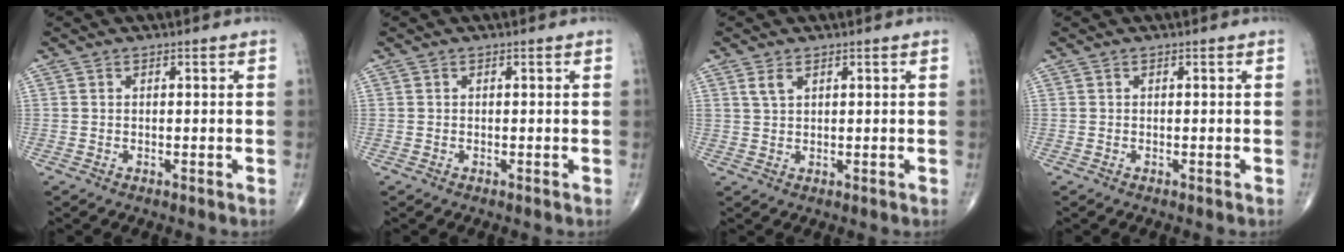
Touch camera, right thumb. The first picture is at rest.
{"total": 0.0}
{"total": 2.3, "force": [1.3, 1.1, 1.5], "torque": [-0.028, 0.001, 0.032]}
{"total": 0.0}